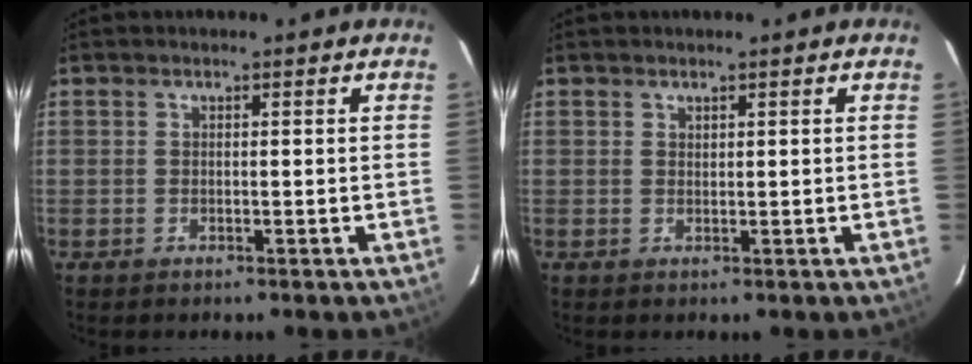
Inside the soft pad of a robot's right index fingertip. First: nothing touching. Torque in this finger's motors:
{"motor_torque": [-0.37, 0.25, -0.03, 0.00]}